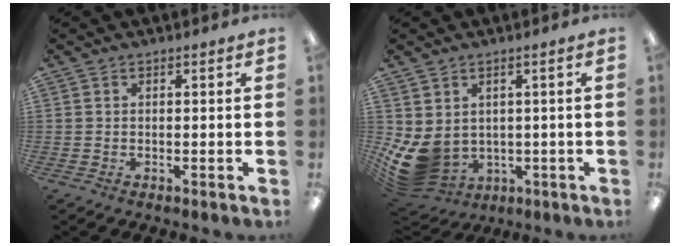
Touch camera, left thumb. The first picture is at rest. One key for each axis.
{"total": 8.1, "fx": -0.1, "fy": 6.5, "fz": 4.8, "tx": -0.126, "ty": -0.022, "tz": 0.006}